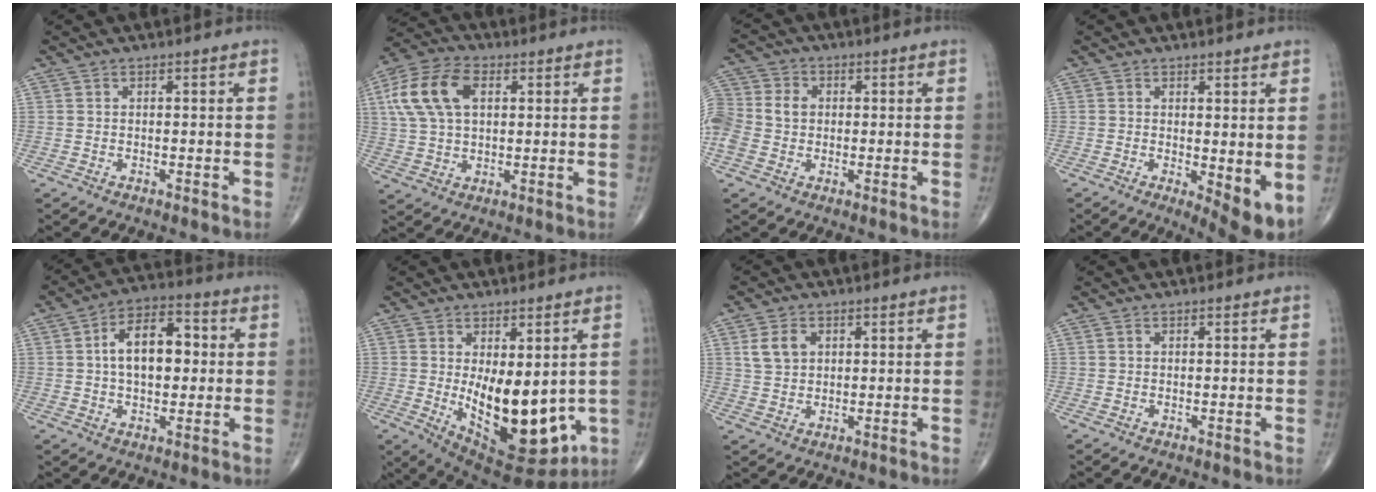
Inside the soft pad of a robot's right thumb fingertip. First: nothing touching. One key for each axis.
{"total": 13.2, "fx": 3.6, "fy": 8.0, "fz": 9.9, "tx": -0.201, "ty": 0.016, "tz": 0.065}
{"total": 12.6, "fx": 0.3, "fy": 10.5, "fz": 6.9, "tx": -0.176, "ty": 0.032, "tz": 0.005}
{"total": 6.1, "fx": -0.2, "fy": 2.0, "fz": 5.8, "tx": -0.079, "ty": -0.018, "tz": 0.002}
{"total": 12.2, "fx": 1.2, "fy": 7.2, "fz": 9.8, "tx": -0.140, "ty": 0.023, "tz": 0.014}
{"total": 17.6, "fx": -1.4, "fy": 8.5, "fz": 15.3, "tx": -0.208, "ty": -0.032, "tz": 0.008}
{"total": 5.1, "fx": 1.7, "fy": 3.8, "fz": 3.0, "tx": -0.045, "ty": -0.002, "tz": 0.034}
{"total": 0.0}